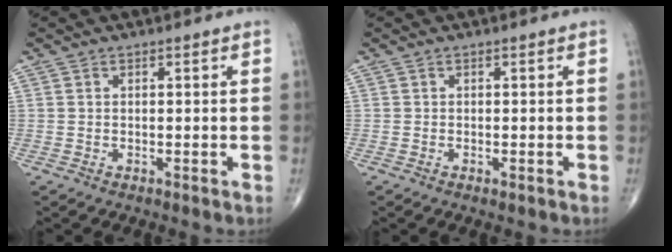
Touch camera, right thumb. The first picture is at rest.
{"total": 0.5, "force": [-0.3, 0.2, 0.4], "torque": [-0.006, -0.001, -0.005]}